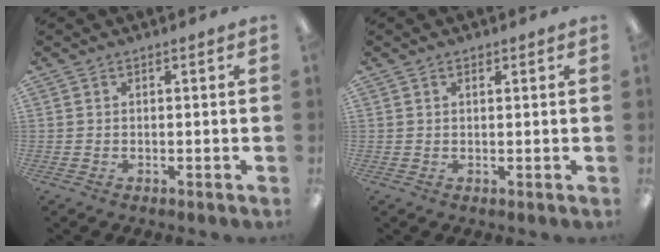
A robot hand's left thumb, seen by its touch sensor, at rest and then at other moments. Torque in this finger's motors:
{"motor_torque": [-0.06, -0.01, -0.10, -0.08, -0.01]}